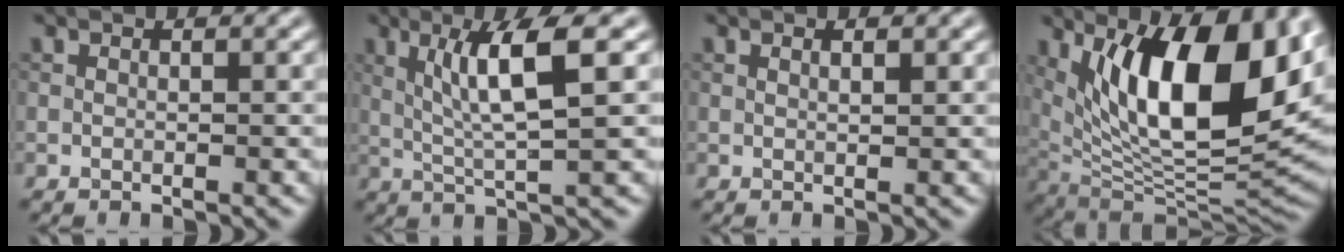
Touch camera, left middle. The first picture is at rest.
{"total": 6.0, "force": [1.6, 0.7, 5.7], "torque": [-0.107, 0.004, 0.035]}
{"total": 0.9, "force": [0.5, 0.2, 0.7], "torque": [-0.009, -0.005, 0.009]}
{"total": 14.5, "force": [4.4, 5.7, 12.5], "torque": [-0.185, -0.010, 0.073]}